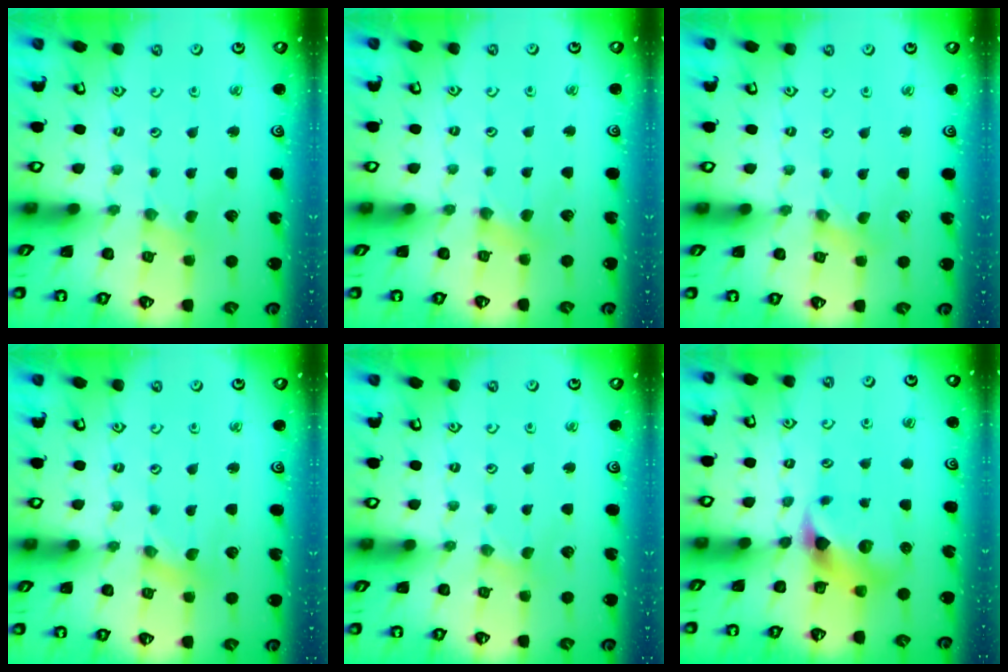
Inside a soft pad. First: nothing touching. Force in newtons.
{"total": 2.9, "press": 2.9, "slide": 0.6}
{"total": 0.0}
{"total": 0.7, "press": 0.7, "slide": 0.2}
{"total": 0.0}
{"total": 7.3, "press": 7.2, "slide": 0.9}